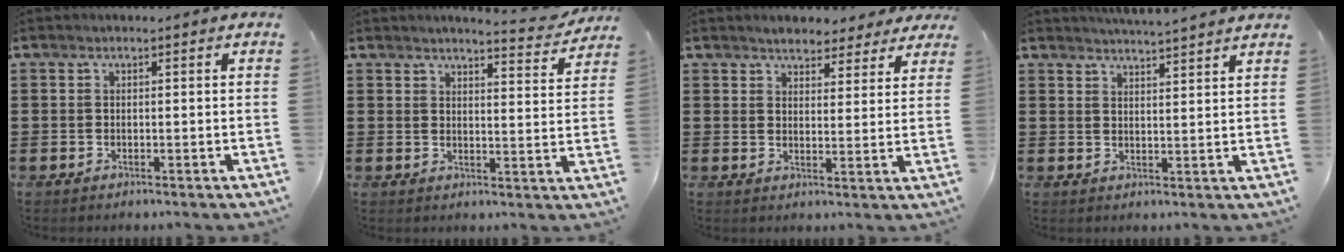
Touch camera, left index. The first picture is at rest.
{"total": 3.9, "force": [3.9, 0.0, 0.8], "torque": [-0.024, -0.023, 0.066]}
{"total": 3.6, "force": [3.4, 1.1, 0.2], "torque": [-0.010, -0.007, 0.062]}
{"total": 3.4, "force": [3.4, -0.7, 0.3], "torque": [-0.016, -0.016, 0.060]}